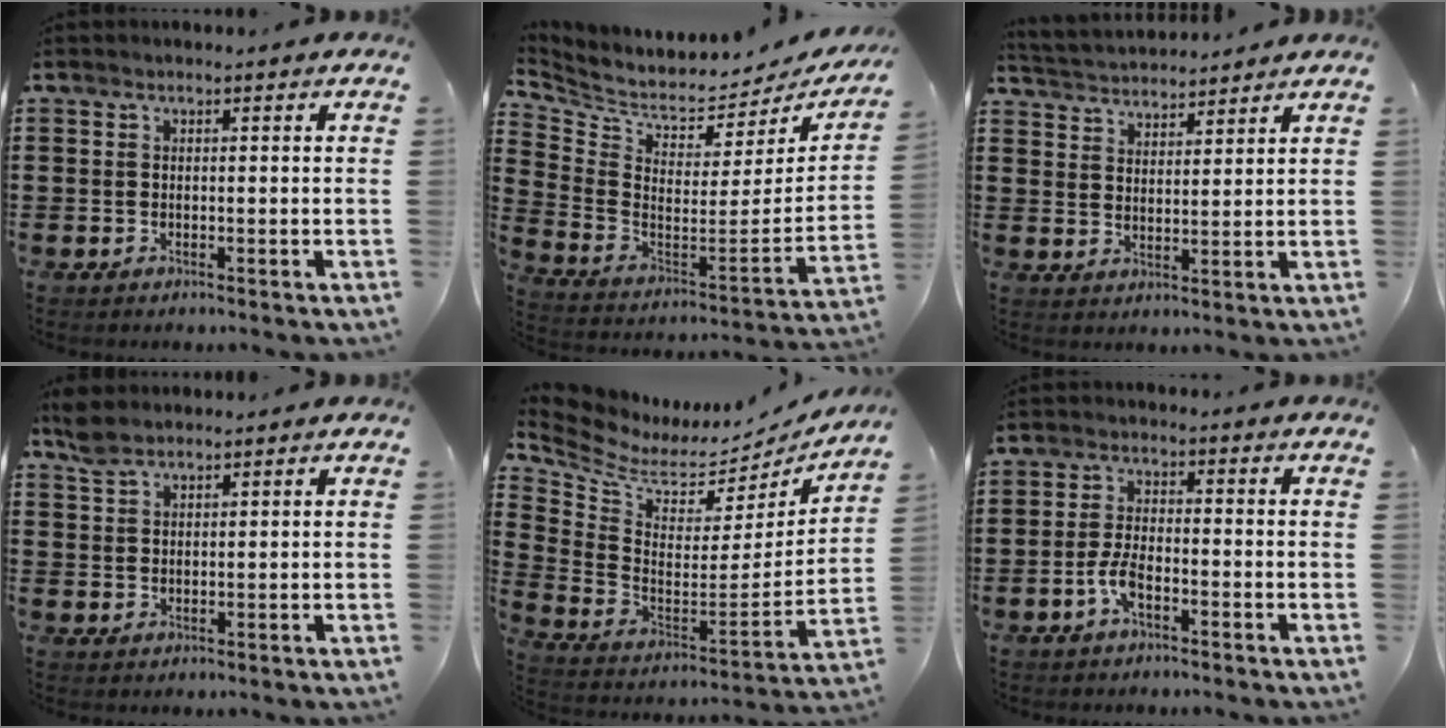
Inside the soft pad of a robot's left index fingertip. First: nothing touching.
{"total": 3.9, "force": [3.4, 1.4, 1.4], "torque": [-0.053, -0.049, 0.052]}
{"total": 3.2, "force": [3.2, 0.1, -0.2], "torque": [-0.010, -0.015, 0.056]}
{"total": 3.2, "force": [2.6, 1.3, 1.4], "torque": [-0.034, 0.004, 0.050]}
{"total": 5.3, "force": [4.0, 2.8, 2.0], "torque": [-0.072, -0.045, 0.066]}
{"total": 3.8, "force": [-1.8, 1.3, 3.1], "torque": [-0.081, -0.005, -0.040]}